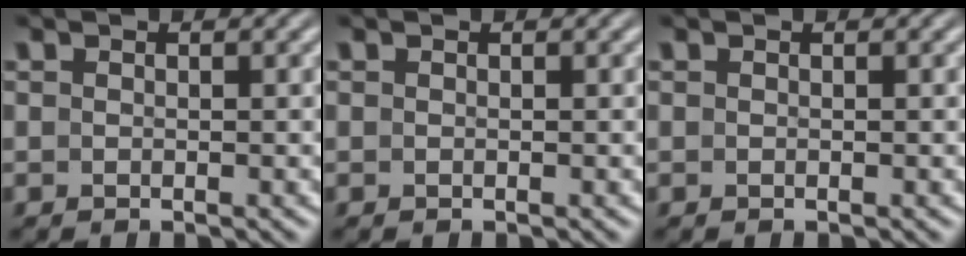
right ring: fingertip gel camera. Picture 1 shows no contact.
{"total": 0.0}
{"total": 0.0}